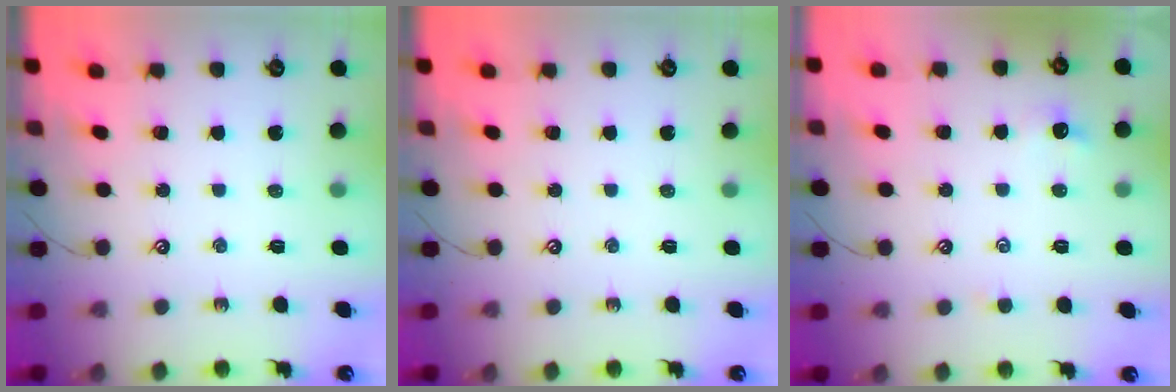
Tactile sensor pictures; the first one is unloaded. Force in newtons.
{"total": 0.0}
{"total": 0.9, "press": 0.9, "slide": 0.2}